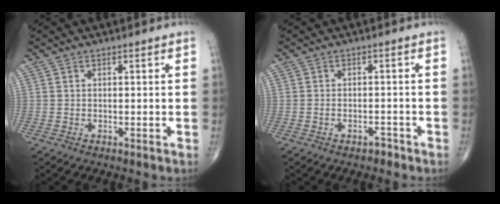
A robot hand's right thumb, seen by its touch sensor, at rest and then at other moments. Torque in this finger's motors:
{"motor_torque": [-0.27, -0.03, -0.13, -0.08, 0.05]}